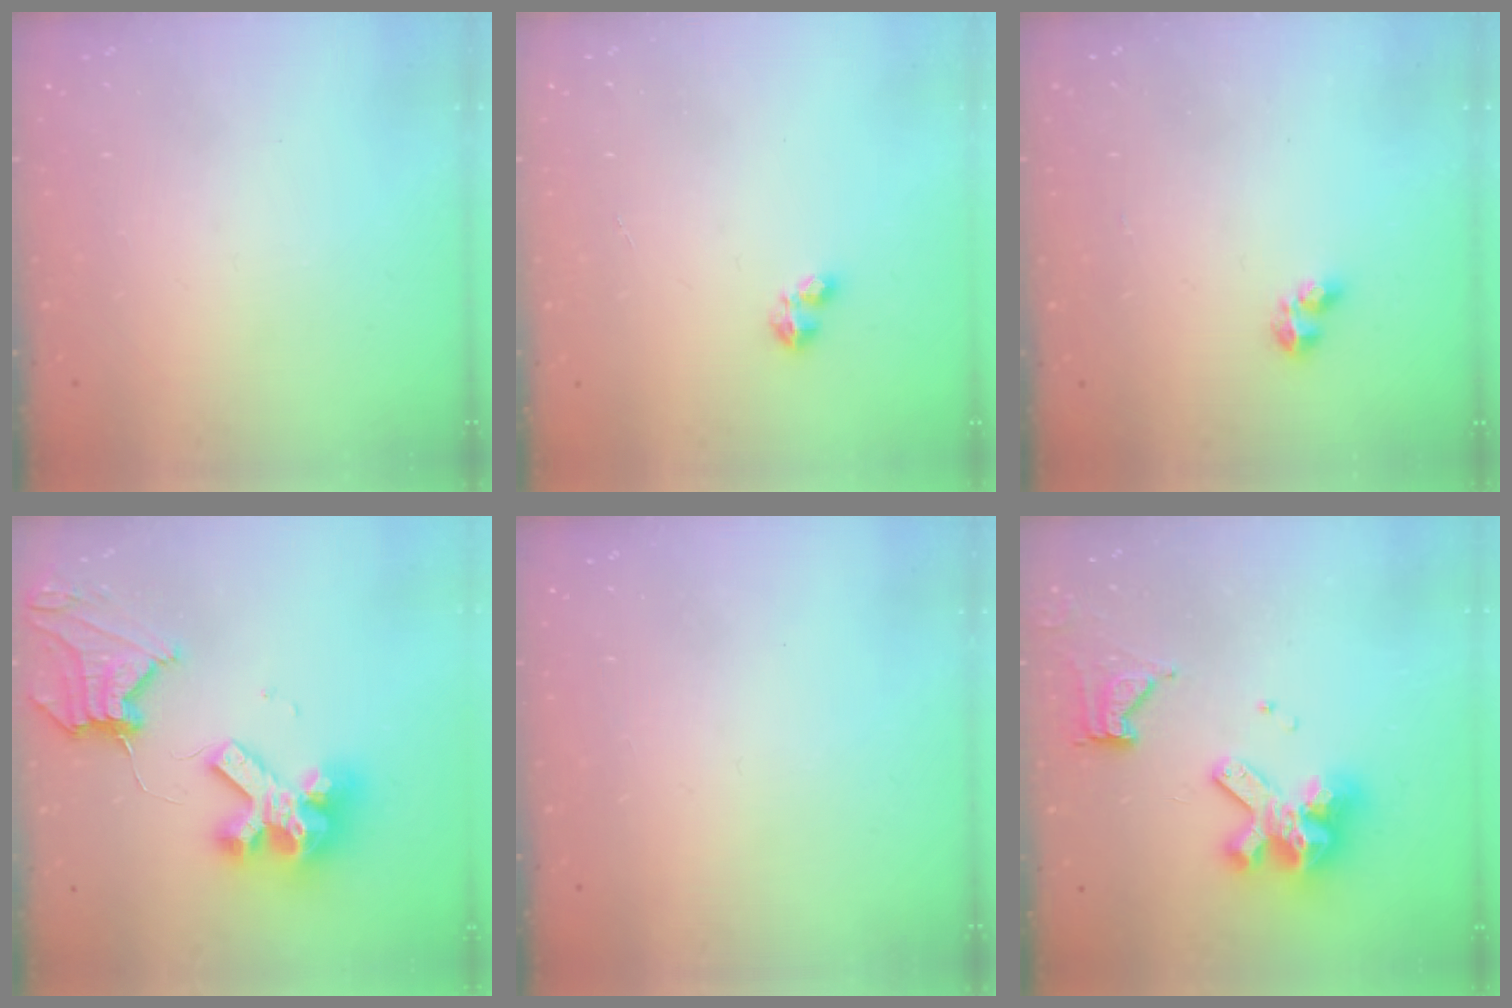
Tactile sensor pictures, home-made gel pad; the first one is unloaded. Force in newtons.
{"total": 1.9, "press": 1.9, "slide": 0.4}
{"total": 2.3, "press": 2.2, "slide": 0.6}
{"total": 16.6, "press": 16.5, "slide": 1.4}
{"total": 0.0}
{"total": 12.2, "press": 12.1, "slide": 1.3}